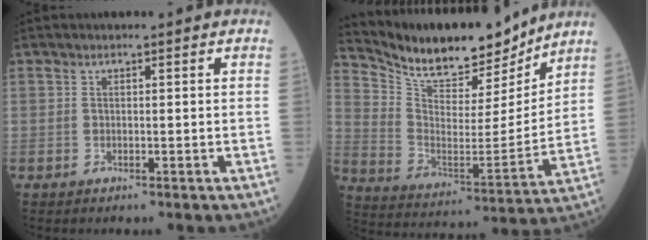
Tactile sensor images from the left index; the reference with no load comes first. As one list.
[{"total": 17.0, "force": [15.2, 5.0, 5.9], "torque": [-0.120, -0.009, 0.257]}]